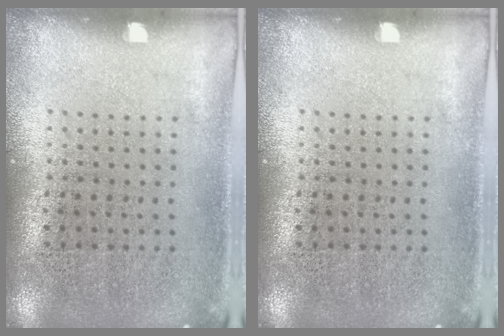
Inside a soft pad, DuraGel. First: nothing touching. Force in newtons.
{"total": 0.0}